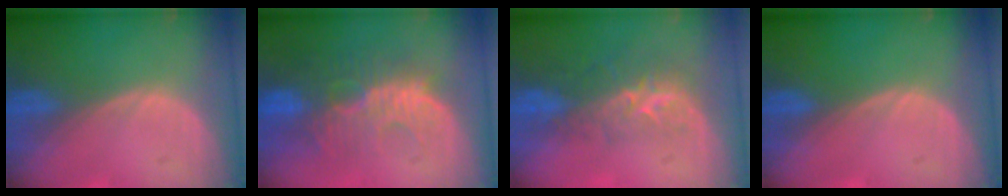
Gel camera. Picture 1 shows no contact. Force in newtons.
{"total": 11.0, "press": 9.7, "slide": 5.1}
{"total": 8.8, "press": 7.2, "slide": 5.1}
{"total": 0.0}